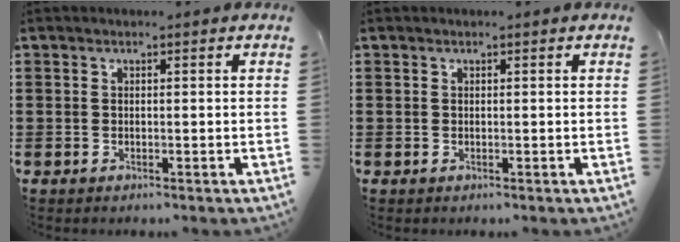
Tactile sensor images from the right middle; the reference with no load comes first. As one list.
[{"total": 0.0}]